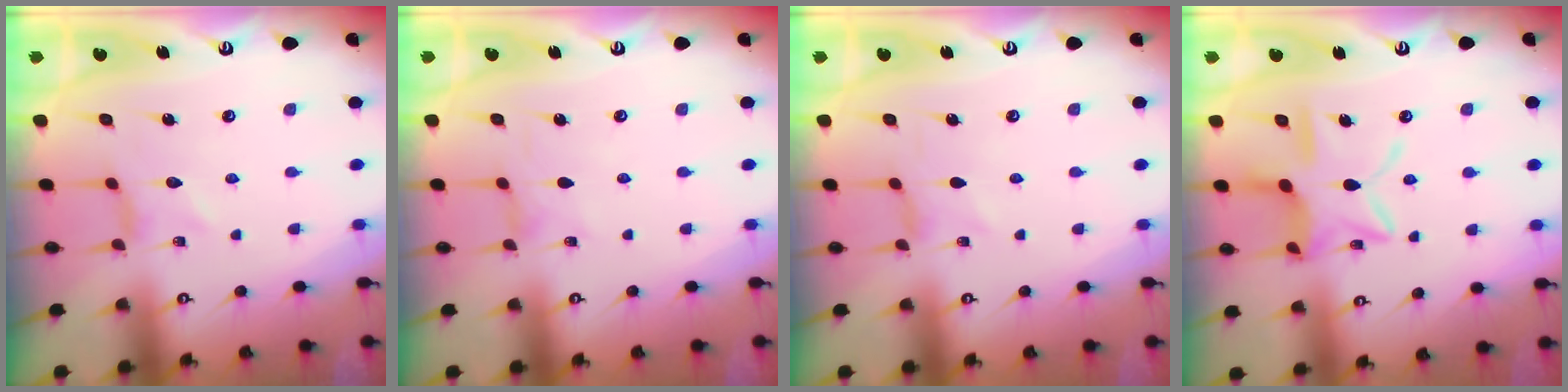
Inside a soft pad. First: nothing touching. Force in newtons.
{"total": 0.0}
{"total": 0.0}
{"total": 13.7, "press": 13.6, "slide": 1.1}